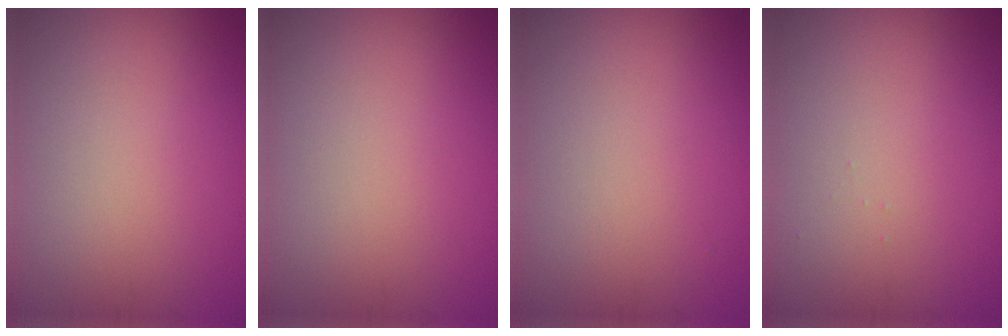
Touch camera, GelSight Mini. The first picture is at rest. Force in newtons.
{"total": 0.0}
{"total": 0.0}
{"total": 0.0}